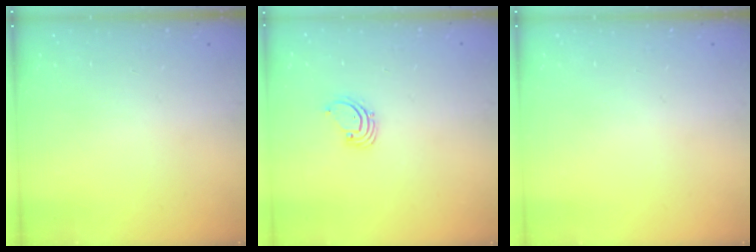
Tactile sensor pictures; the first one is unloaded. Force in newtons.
{"total": 1.4, "press": 1.4, "slide": 0.1}
{"total": 0.0}